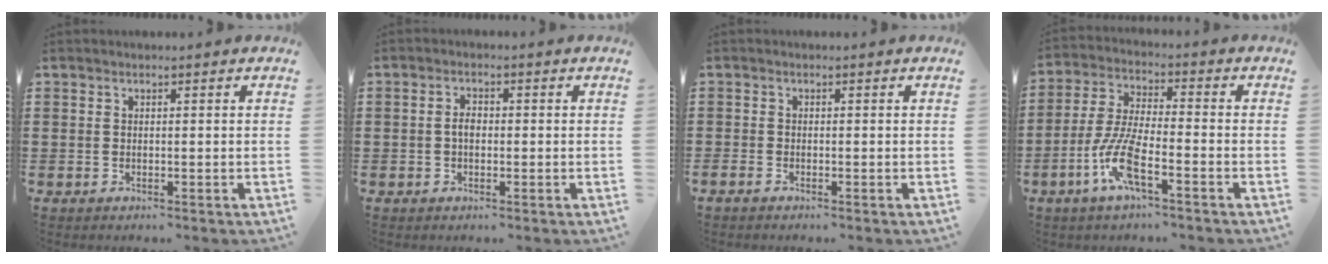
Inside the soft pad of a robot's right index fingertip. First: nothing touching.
{"total": 2.1, "force": [-0.2, 1.1, 1.8], "torque": [-0.034, 0.004, -0.005]}
{"total": 0.6, "force": [-0.6, 0.2, 0.2], "torque": [-0.005, -0.002, -0.010]}
{"total": 8.7, "force": [-4.2, 2.0, 7.3], "torque": [-0.174, -0.012, -0.083]}